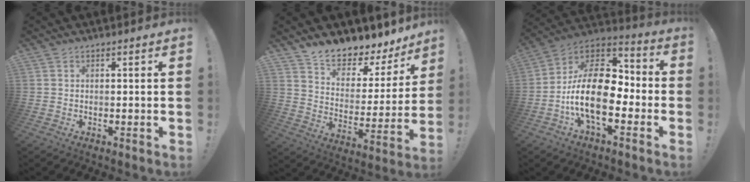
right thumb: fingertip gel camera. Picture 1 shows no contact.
{"total": 9.1, "force": [8.4, 2.5, 2.2], "torque": [-0.041, -0.087, 0.144]}
{"total": 20.2, "force": [-4.5, 10.2, 16.8], "torque": [-0.318, 0.014, -0.070]}